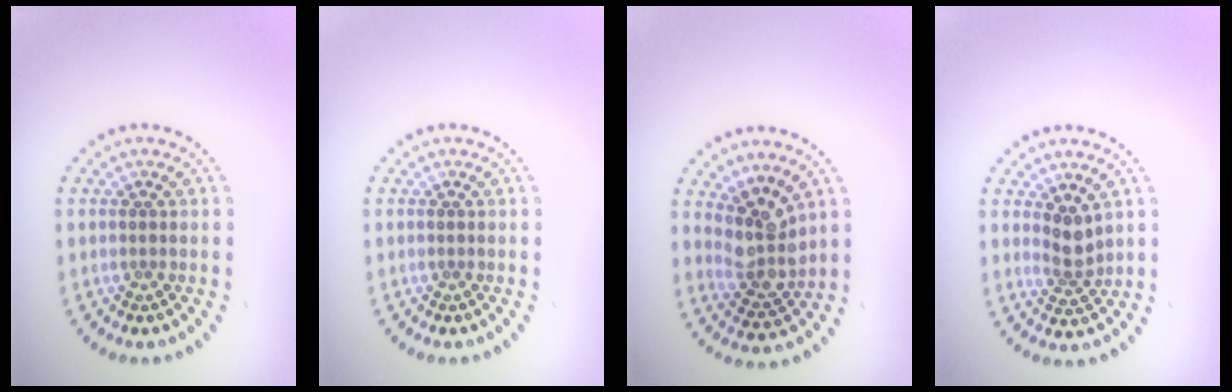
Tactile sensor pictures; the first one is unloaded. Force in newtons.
{"total": 0.0}
{"total": 3.8, "press": 3.1, "slide": 2.3}
{"total": 2.3, "press": 1.8, "slide": 1.5}